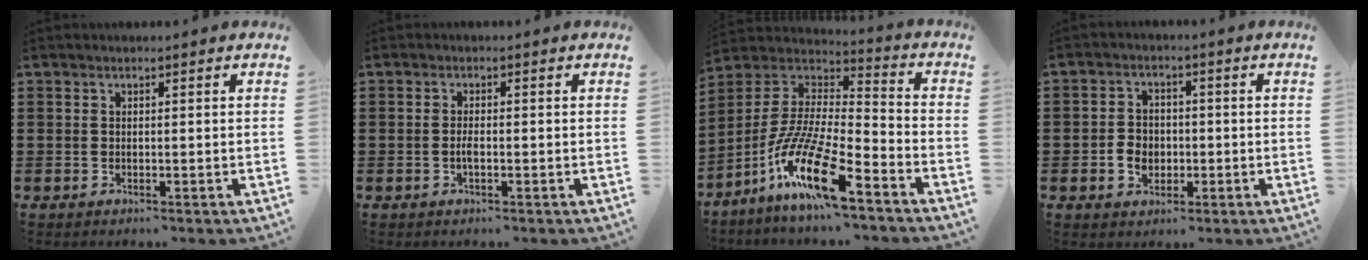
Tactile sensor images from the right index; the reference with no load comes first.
{"total": 1.7, "force": [-0.5, 0.4, 1.6], "torque": [-0.039, -0.005, -0.011]}
{"total": 15.1, "force": [-9.9, 2.6, 11.2], "torque": [-0.238, 0.008, -0.187]}
{"total": 3.8, "force": [-0.9, 3.2, 1.8], "torque": [-0.042, 0.006, -0.020]}